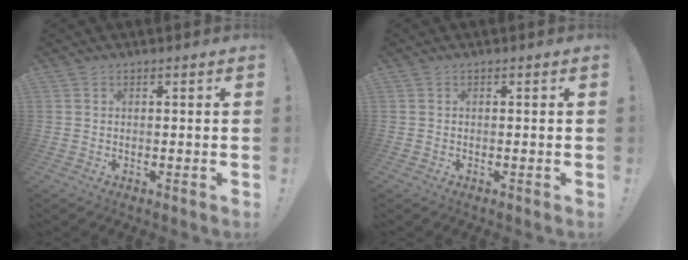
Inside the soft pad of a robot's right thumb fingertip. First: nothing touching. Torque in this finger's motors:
{"motor_torque": [-0.04, -0.12, -0.11, 0.18, 0.08]}